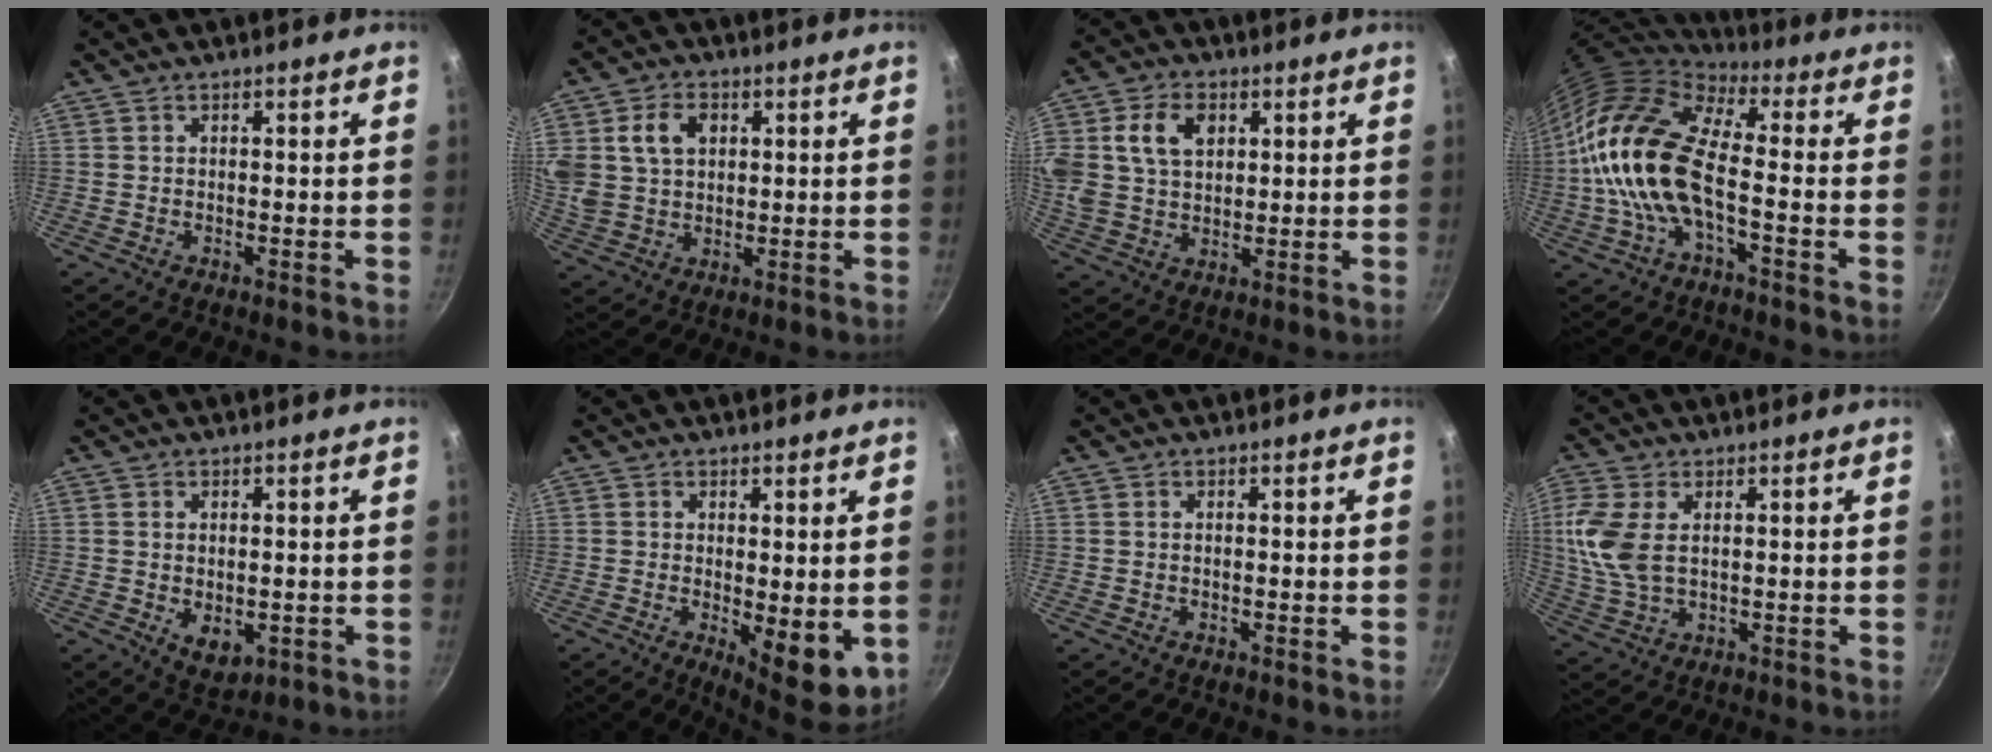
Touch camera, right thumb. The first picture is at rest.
{"total": 11.5, "force": [3.3, 8.7, 6.8], "torque": [-0.125, 0.002, 0.064]}
{"total": 14.5, "force": [4.1, 10.6, 9.0], "torque": [-0.187, 0.019, 0.078]}
{"total": 16.2, "force": [-2.1, 7.3, 14.3], "torque": [-0.260, 0.026, -0.051]}
{"total": 5.5, "force": [-0.7, 3.6, 4.1], "torque": [-0.060, -0.015, -0.002]}
{"total": 8.8, "force": [-0.7, 3.4, 8.1], "torque": [-0.092, -0.015, 0.001]}
{"total": 0.0}
{"total": 9.3, "force": [1.7, 5.3, 7.4], "torque": [-0.164, 0.000, 0.036]}